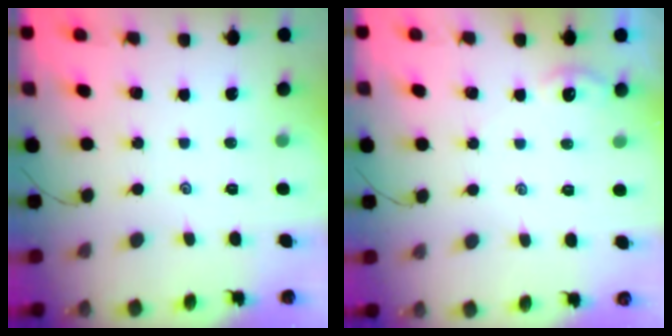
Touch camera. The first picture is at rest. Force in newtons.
{"total": 2.0, "press": 2.0, "slide": 0.2}